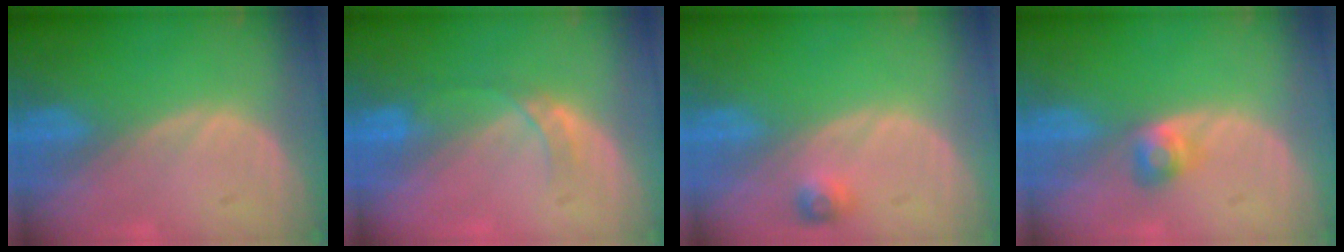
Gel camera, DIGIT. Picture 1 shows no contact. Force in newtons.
{"total": 3.0, "press": 2.7, "slide": 1.3}
{"total": 2.4, "press": 2.2, "slide": 0.9}
{"total": 2.6, "press": 2.4, "slide": 1.0}